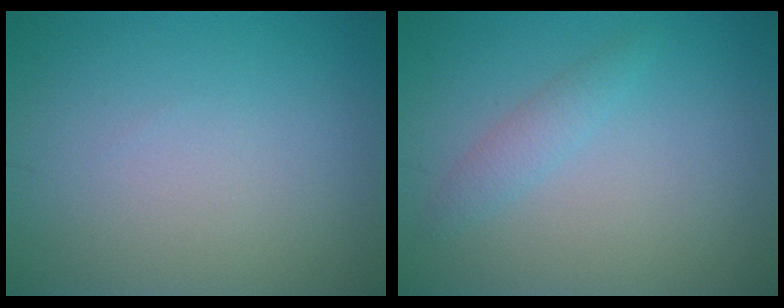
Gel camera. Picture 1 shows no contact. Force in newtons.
{"total": 1.5, "press": 1.5, "slide": 0.1}